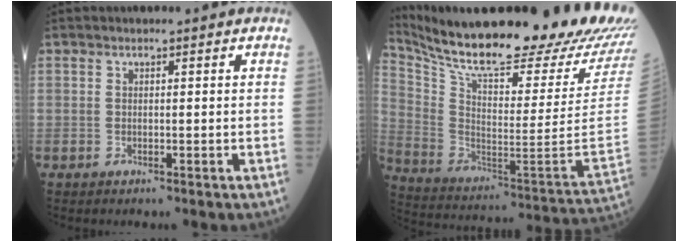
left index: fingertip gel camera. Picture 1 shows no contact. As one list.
[{"total": 30.2, "force": [27.4, 1.7, 12.7], "torque": [-0.213, -0.113, 0.365]}]